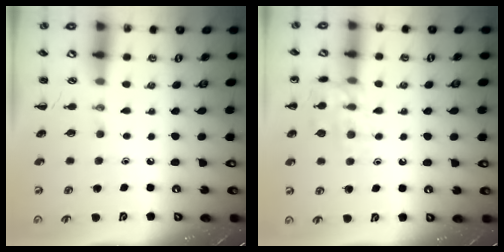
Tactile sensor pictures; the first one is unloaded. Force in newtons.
{"total": 12.0, "press": 11.9, "slide": 0.5}